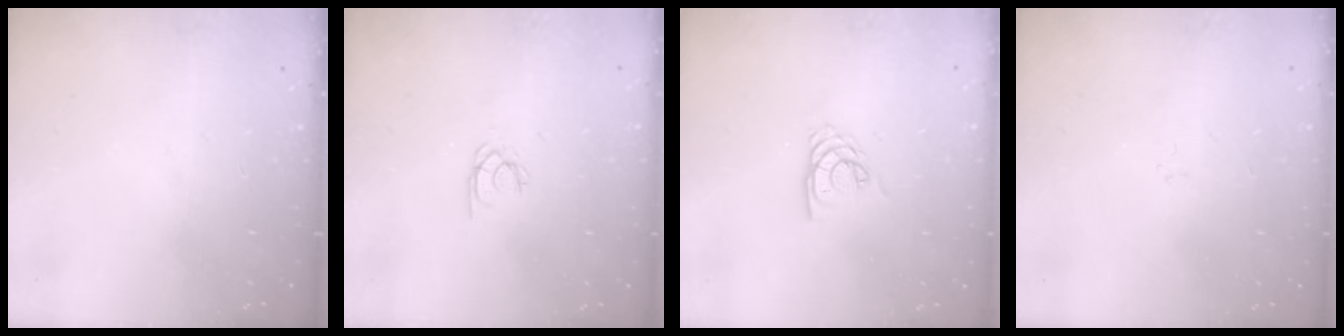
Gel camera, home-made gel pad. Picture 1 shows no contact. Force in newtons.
{"total": 1.7, "press": 1.7, "slide": 0.1}
{"total": 4.5, "press": 4.5, "slide": 0.4}
{"total": 0.0}